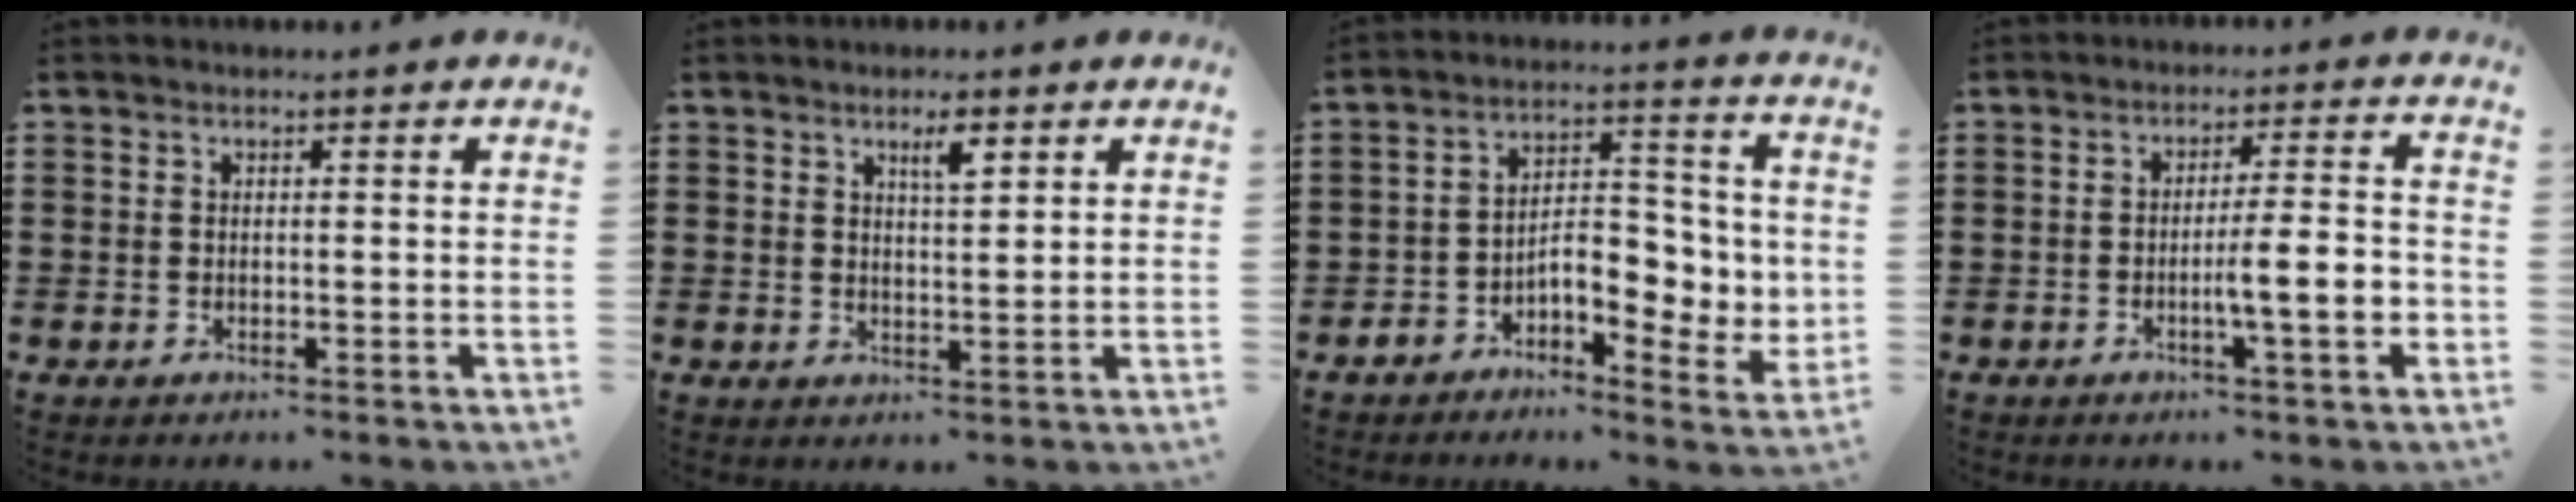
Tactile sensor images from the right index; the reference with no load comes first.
{"total": 2.7, "force": [1.6, 0.4, 2.1], "torque": [-0.036, -0.001, 0.025]}
{"total": 7.3, "force": [-1.4, 4.8, 5.4], "torque": [-0.079, 0.000, -0.031]}
{"total": 7.0, "force": [-1.8, 0.7, 6.7], "torque": [-0.102, -0.005, -0.032]}